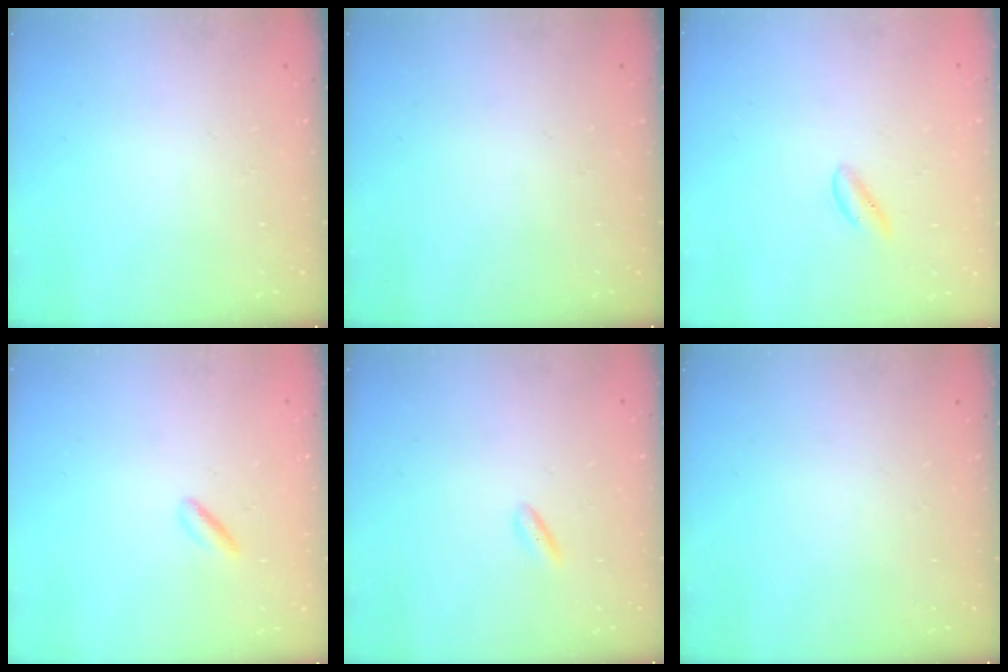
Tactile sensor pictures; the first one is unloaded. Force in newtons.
{"total": 0.0}
{"total": 0.5, "press": 0.4, "slide": 0.4}
{"total": 2.8, "press": 2.6, "slide": 0.9}
{"total": 2.0, "press": 1.9, "slide": 0.6}
{"total": 0.0}